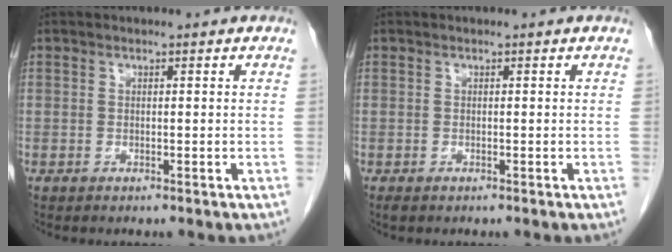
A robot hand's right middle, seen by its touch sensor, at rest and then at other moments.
{"total": 0.6, "force": [-0.4, 0.3, 0.4], "torque": [-0.008, -0.001, -0.004]}